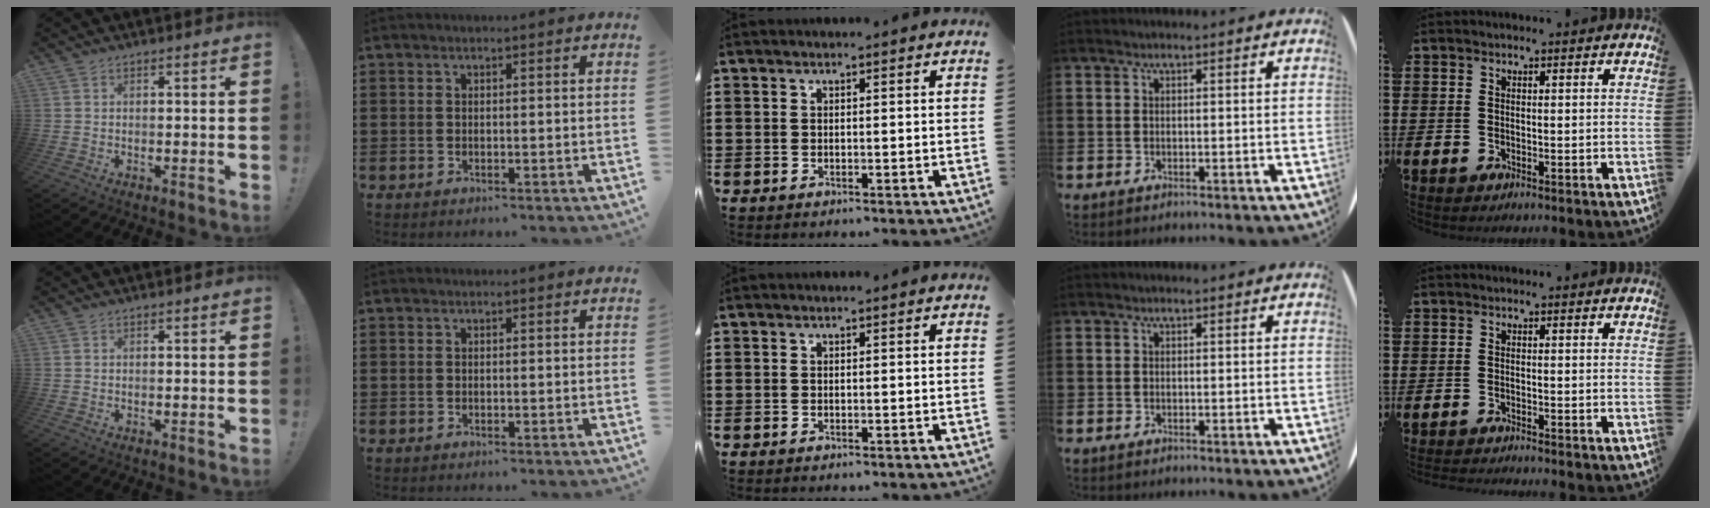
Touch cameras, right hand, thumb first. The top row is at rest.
{"little": {"total": 0.9, "force": [-0.9, -0.1, 0.0], "torque": [-0.001, -0.002, -0.017]}}